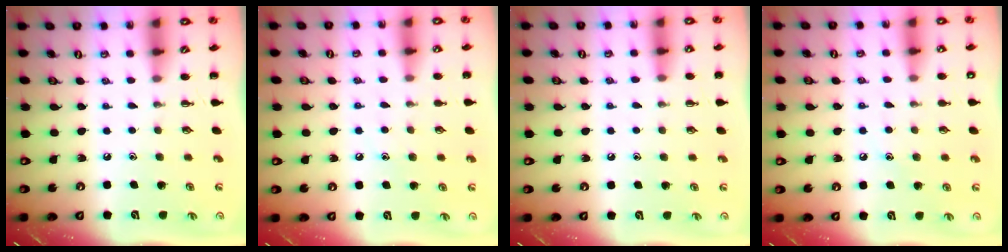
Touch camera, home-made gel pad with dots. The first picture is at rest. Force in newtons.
{"total": 6.2, "press": 6.0, "slide": 1.6}
{"total": 5.6, "press": 5.3, "slide": 1.7}
{"total": 7.9, "press": 7.7, "slide": 2.0}